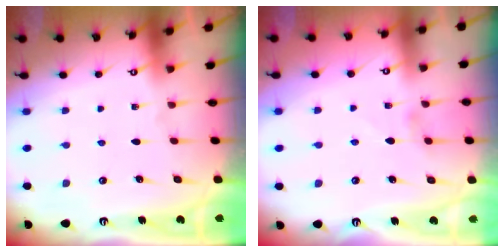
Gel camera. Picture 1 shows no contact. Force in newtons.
{"total": 0.7, "press": 0.6, "slide": 0.3}